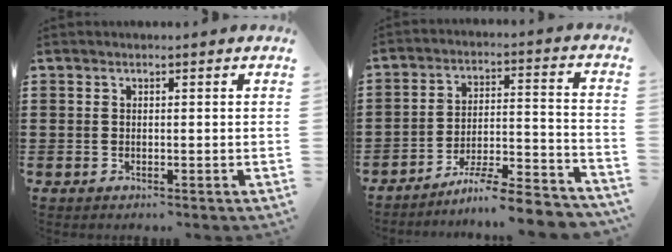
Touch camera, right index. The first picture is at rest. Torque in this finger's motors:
{"motor_torque": [2.14, 0.00, 0.16, 0.05]}